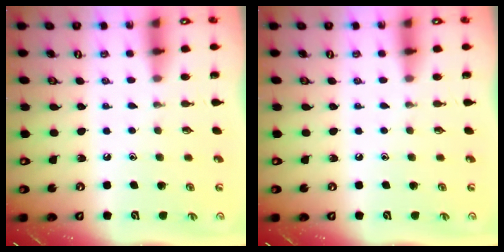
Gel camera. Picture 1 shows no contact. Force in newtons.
{"total": 0.0}